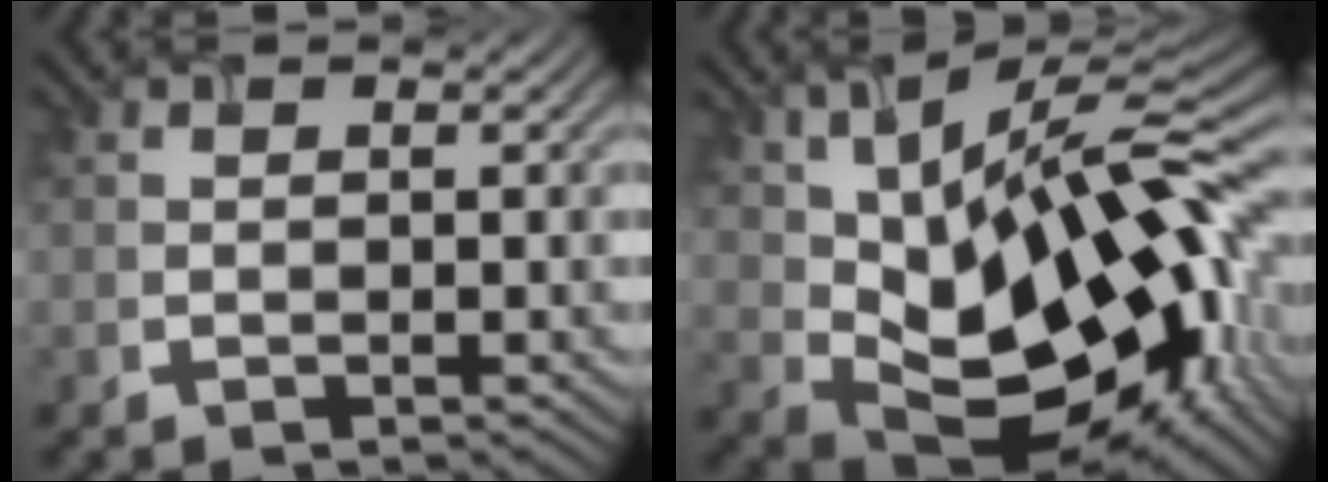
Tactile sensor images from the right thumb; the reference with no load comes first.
{"total": 20.6, "force": [2.4, 10.9, 17.3], "torque": [-0.294, -0.005, 0.059]}